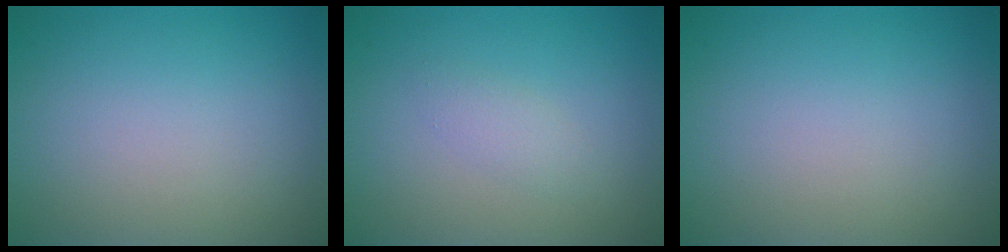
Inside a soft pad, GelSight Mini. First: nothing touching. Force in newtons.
{"total": 1.3, "press": 1.3, "slide": 0.1}
{"total": 0.0}